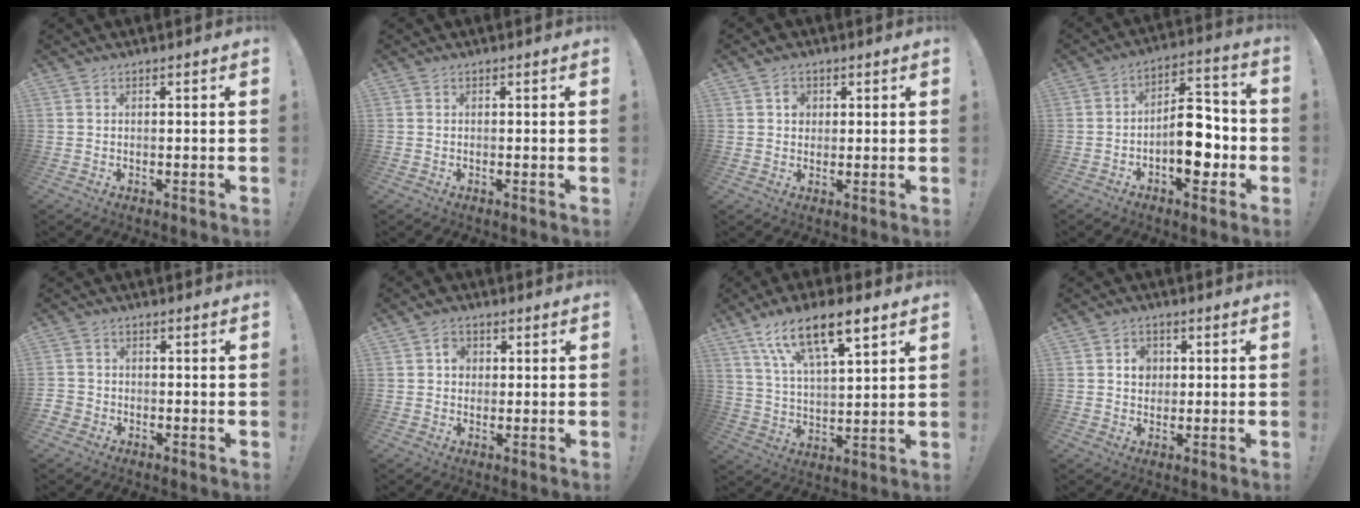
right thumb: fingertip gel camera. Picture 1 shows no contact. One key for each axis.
{"total": 0.0}
{"total": 3.8, "fx": 1.2, "fy": 3.3, "fz": 1.4, "tx": -0.001, "ty": -0.006, "tz": 0.016}
{"total": 14.1, "fx": -4.1, "fy": 7.6, "fz": 11.1, "tx": -0.155, "ty": 0.031, "tz": -0.065}
{"total": 2.4, "fx": -1.3, "fy": 1.7, "fz": 0.9, "tx": -0.019, "ty": 0.003, "tz": -0.026}
{"total": 4.3, "fx": 1.1, "fy": 3.7, "fz": 1.8, "tx": -0.010, "ty": -0.001, "tz": 0.014}
{"total": 16.0, "fx": 9.9, "fy": 6.0, "fz": 11.0, "tx": -0.178, "ty": -0.046, "tz": 0.168}
{"total": 5.8, "fx": 1.2, "fy": 5.2, "fz": 2.3, "tx": -0.024, "ty": -0.002, "tz": 0.019}